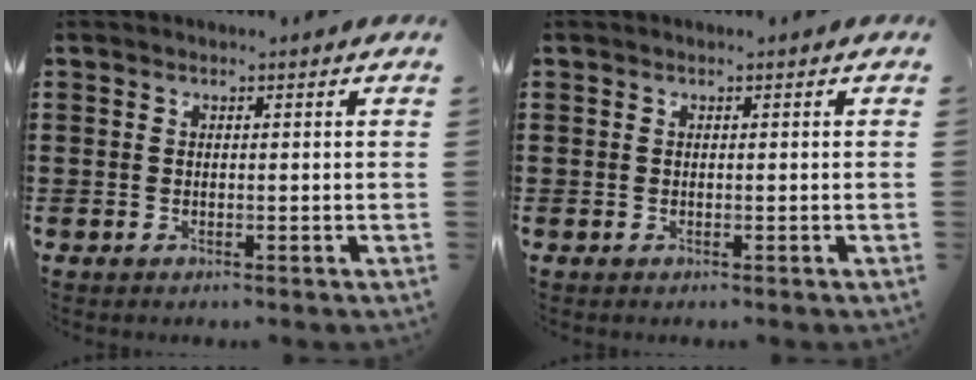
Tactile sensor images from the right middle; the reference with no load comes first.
{"total": 0.0}